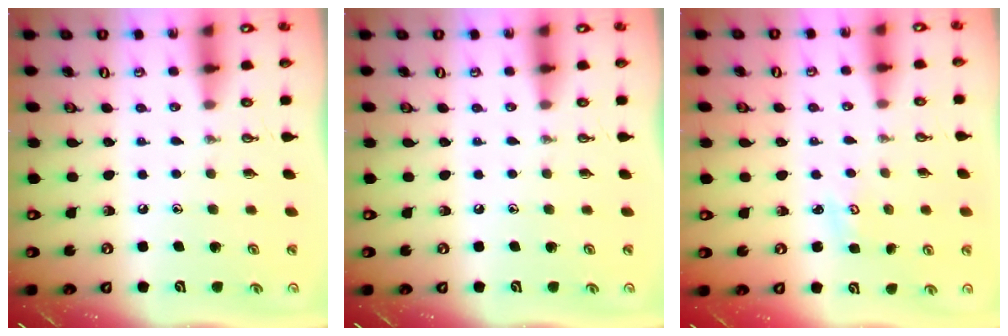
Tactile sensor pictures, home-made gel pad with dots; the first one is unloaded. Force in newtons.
{"total": 0.0}
{"total": 2.0, "press": 2.0, "slide": 0.4}